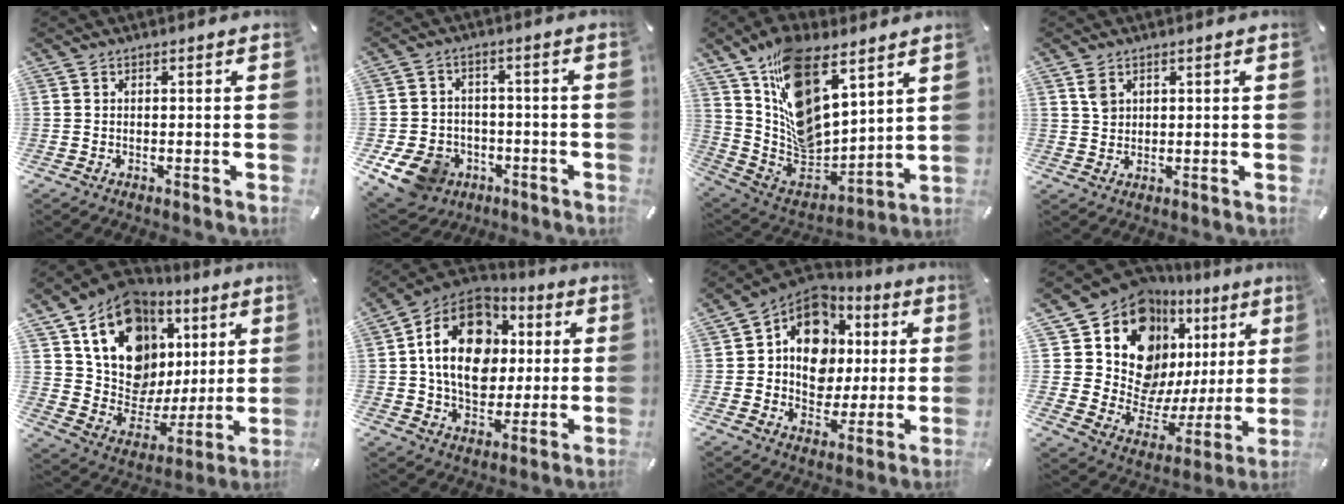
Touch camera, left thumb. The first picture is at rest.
{"total": 10.3, "force": [-4.8, 8.1, 4.2], "torque": [-0.093, 0.033, -0.082]}
{"total": 16.5, "force": [9.7, 9.2, 9.7], "torque": [-0.192, -0.070, 0.181]}
{"total": 3.2, "force": [1.6, 2.5, 1.3], "torque": [-0.013, -0.004, 0.027]}
{"total": 17.5, "force": [7.6, 13.6, 8.0], "torque": [-0.120, -0.054, 0.144]}
{"total": 19.0, "force": [2.8, 14.7, 11.7], "torque": [-0.207, 0.003, 0.051]}
{"total": 12.6, "force": [2.3, 10.9, 5.9], "torque": [-0.098, -0.023, 0.048]}
{"total": 17.0, "force": [10.1, 11.8, 7.1], "torque": [-0.105, -0.106, 0.188]}